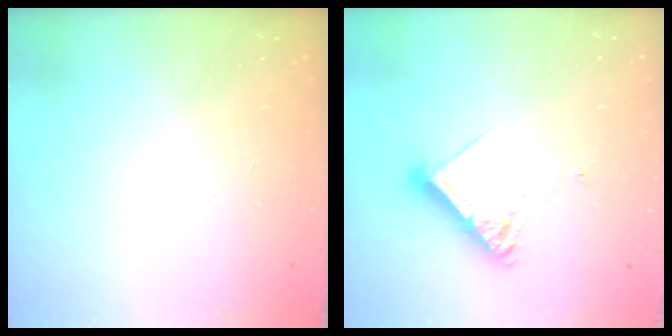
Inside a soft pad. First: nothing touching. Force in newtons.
{"total": 12.0, "press": 11.9, "slide": 0.2}